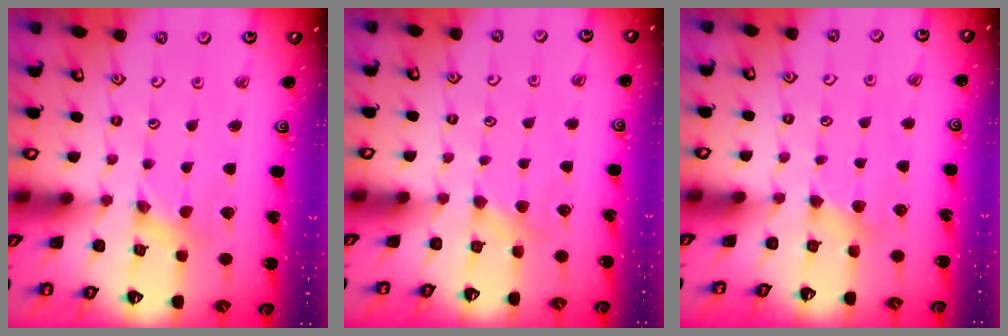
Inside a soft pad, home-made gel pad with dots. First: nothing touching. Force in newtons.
{"total": 3.1, "press": 3.1, "slide": 0.5}
{"total": 3.5, "press": 3.5, "slide": 0.5}